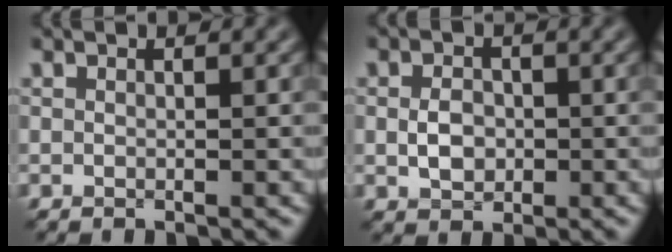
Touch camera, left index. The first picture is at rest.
{"total": 2.5, "force": [-0.3, 1.9, 1.6], "torque": [-0.035, -0.001, -0.010]}